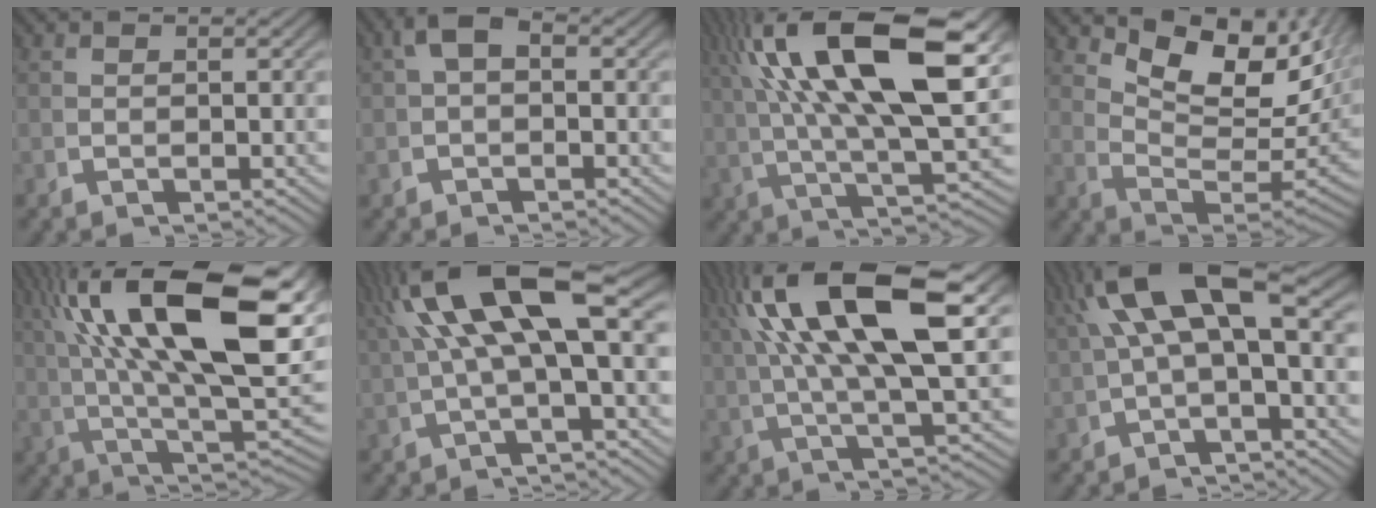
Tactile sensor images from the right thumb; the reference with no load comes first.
{"total": 2.3, "force": [0.3, 1.2, 1.9], "torque": [-0.040, 0.002, 0.009]}
{"total": 13.7, "force": [3.0, 5.5, 12.1], "torque": [-0.217, -0.012, 0.061]}
{"total": 11.8, "force": [2.9, 6.5, 9.4], "torque": [-0.152, -0.020, 0.058]}
{"total": 17.3, "force": [2.8, 7.9, 15.2], "torque": [-0.253, -0.026, 0.067]}
{"total": 8.7, "force": [2.2, 2.7, 7.9], "torque": [-0.142, 0.021, 0.038]}
{"total": 12.6, "force": [3.4, 4.5, 11.3], "torque": [-0.209, -0.001, 0.062]}
{"total": 6.4, "force": [0.8, 2.4, 5.9], "torque": [-0.109, 0.008, 0.020]}